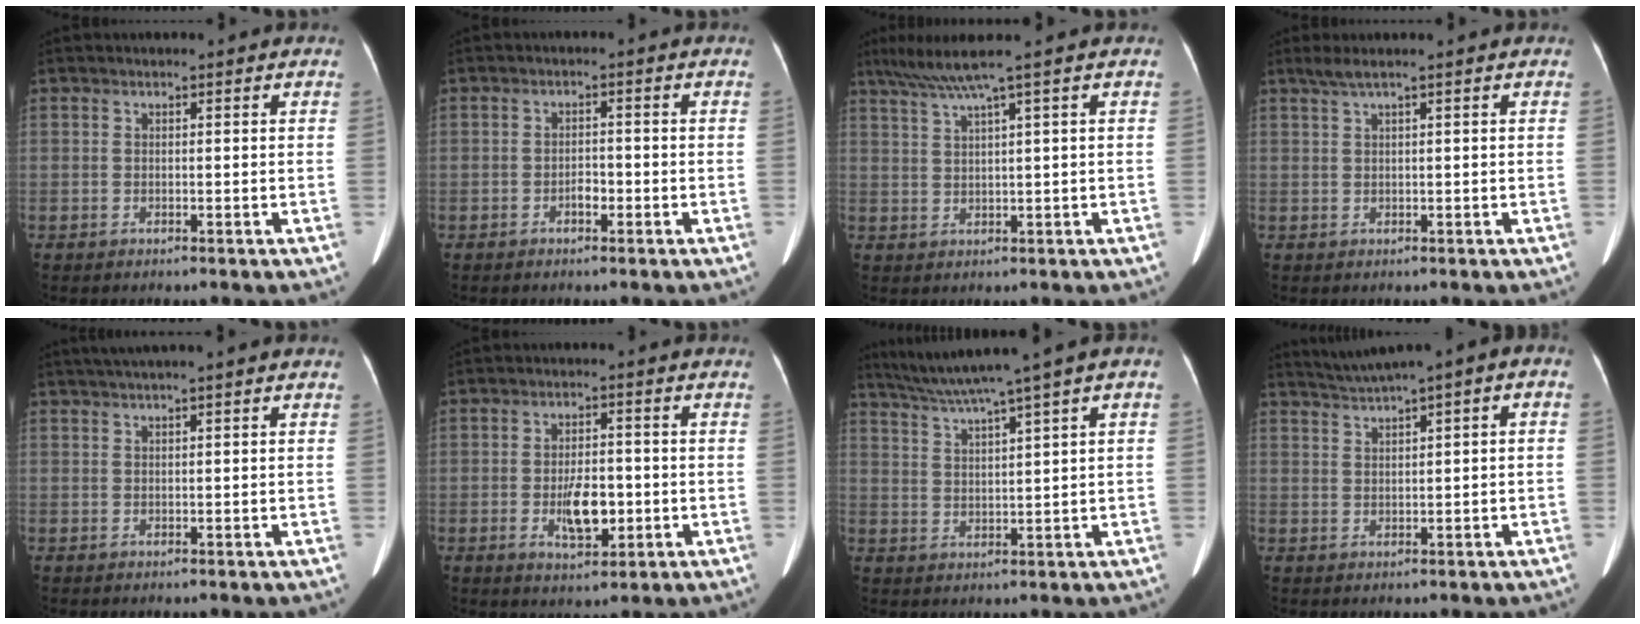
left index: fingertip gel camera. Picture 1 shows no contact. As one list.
[{"total": 1.9, "force": [-1.0, 0.9, 1.3], "torque": [-0.018, 0.005, -0.016]}, {"total": 4.7, "force": [3.1, -1.4, 3.2], "torque": [-0.071, 0.012, 0.065]}, {"total": 1.7, "force": [1.0, -0.2, 1.4], "torque": [-0.041, 0.018, 0.029]}, {"total": 2.7, "force": [1.9, -0.4, 1.9], "torque": [-0.038, 0.020, 0.039]}, {"total": 6.3, "force": [-1.5, 2.8, 5.5], "torque": [-0.102, -0.001, -0.018]}, {"total": 9.0, "force": [6.1, -1.0, 6.5], "torque": [-0.109, 0.030, 0.107]}, {"total": 5.9, "force": [2.9, 0.6, 5.1], "torque": [-0.090, 0.034, 0.052]}]